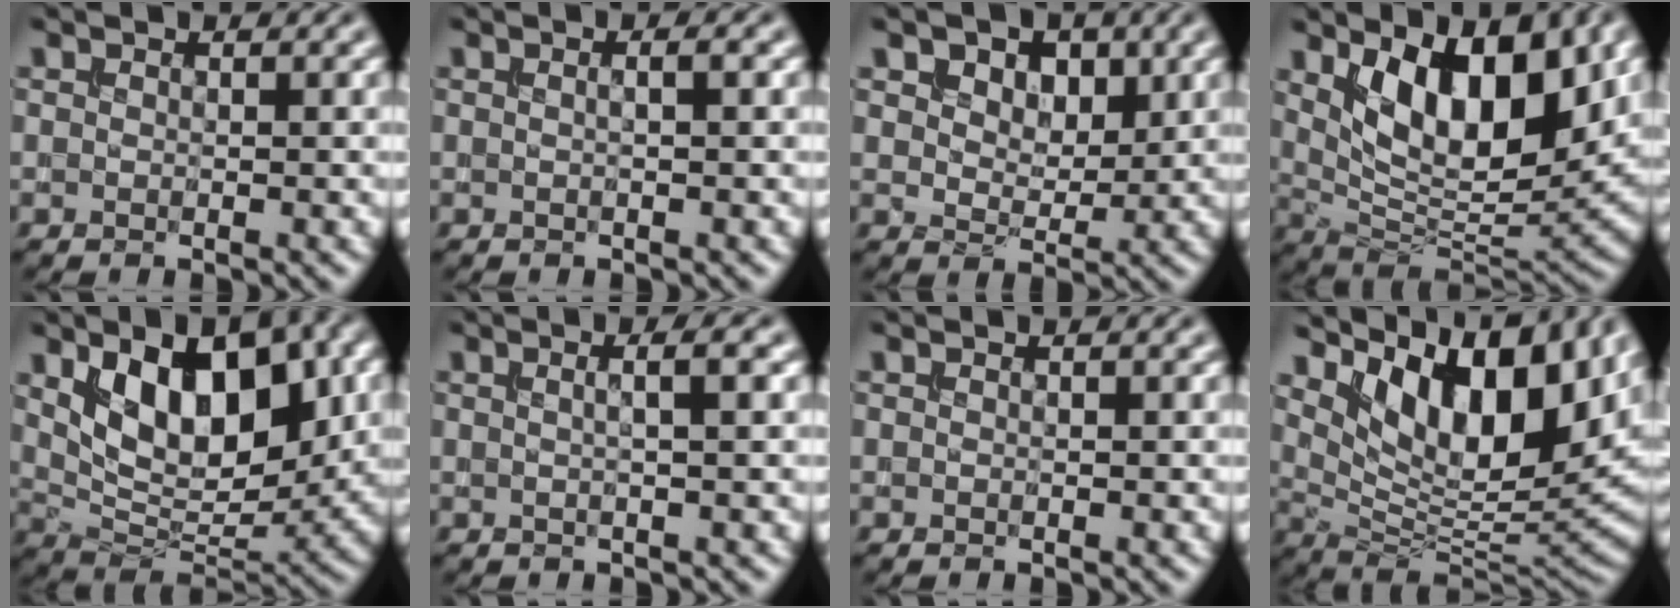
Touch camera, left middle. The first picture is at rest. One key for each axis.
{"total": 1.0, "fx": 0.3, "fy": 0.3, "fz": 1.0, "tx": -0.005, "ty": -0.009, "tz": -0.003}
{"total": 5.4, "fx": 2.9, "fy": 3.4, "fz": 2.9, "tx": -0.050, "ty": -0.004, "tz": 0.038}
{"total": 9.6, "fx": 3.3, "fy": 4.5, "fz": 7.8, "tx": -0.119, "ty": -0.019, "tz": 0.056}
{"total": 9.7, "fx": 2.7, "fy": 5.4, "fz": 7.6, "tx": -0.118, "ty": -0.014, "tz": 0.048}
{"total": 2.6, "fx": 0.6, "fy": 1.0, "fz": 2.3, "tx": -0.012, "ty": 0.006, "tz": -0.013}
{"total": 0.0}
{"total": 12.2, "fx": 6.0, "fy": 5.4, "fz": 9.1, "tx": -0.145, "ty": -0.003, "tz": 0.112}